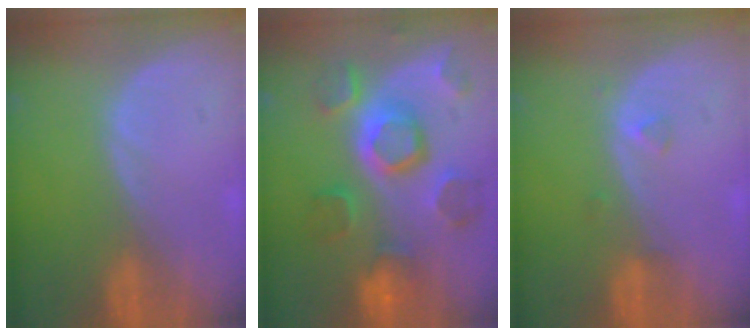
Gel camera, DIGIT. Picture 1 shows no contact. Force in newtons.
{"total": 11.4, "press": 10.0, "slide": 5.5}
{"total": 1.2, "press": 1.2, "slide": 0.1}